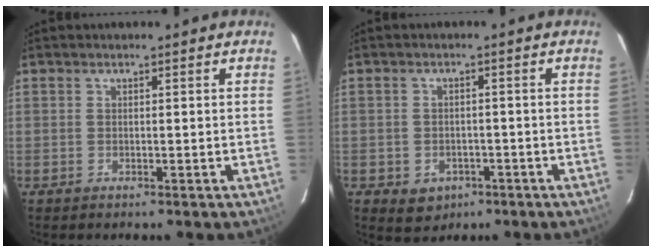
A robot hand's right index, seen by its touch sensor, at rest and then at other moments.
{"total": 5.1, "force": [-2.3, 4.3, 1.5], "torque": [-0.039, 0.005, -0.019]}